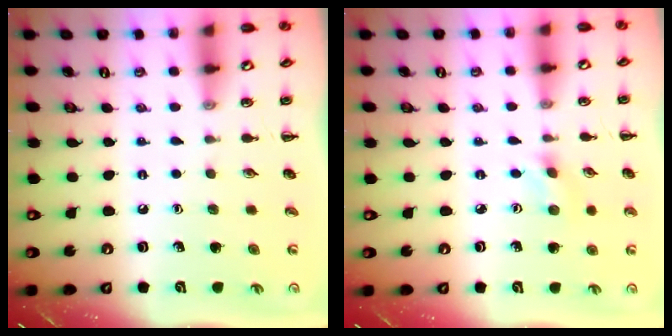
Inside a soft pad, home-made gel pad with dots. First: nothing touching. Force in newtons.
{"total": 1.2, "press": 1.1, "slide": 0.3}